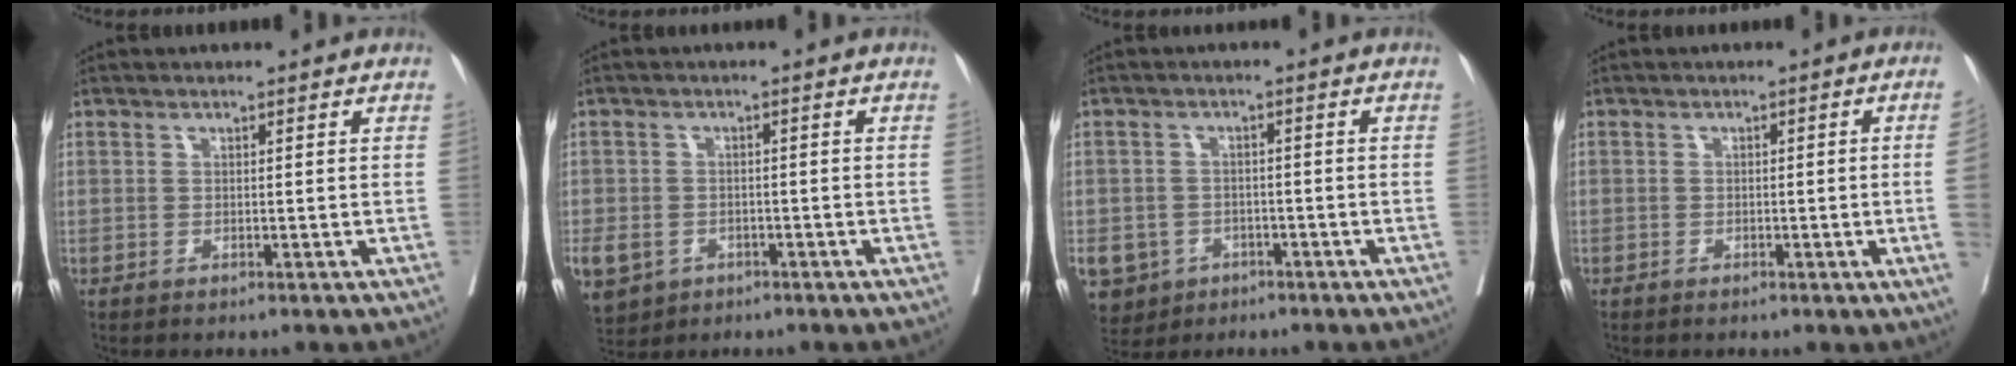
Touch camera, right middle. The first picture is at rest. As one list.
[{"total": 14.7, "force": [-6.3, 11.8, 6.2], "torque": [-0.191, -0.007, -0.088]}, {"total": 7.2, "force": [-3.6, 6.0, 1.7], "torque": [-0.037, 0.005, -0.051]}, {"total": 3.5, "force": [-0.6, -0.3, 3.4], "torque": [-0.043, 0.005, -0.008]}]